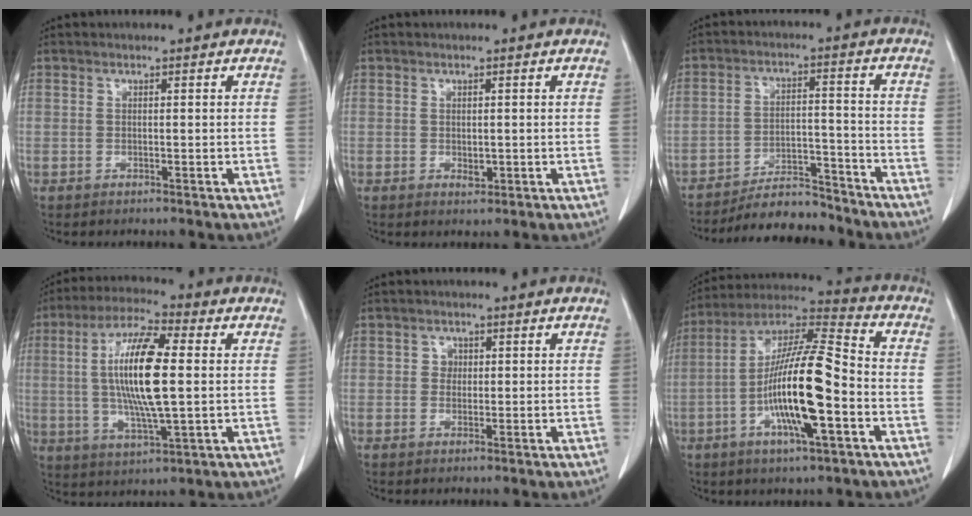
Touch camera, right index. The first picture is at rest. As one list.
[{"total": 1.5, "force": [-0.1, 0.9, 1.1], "torque": [-0.012, -0.001, 0.005]}, {"total": 9.6, "force": [-9.2, 1.7, 2.1], "torque": [-0.030, 0.010, -0.154]}, {"total": 14.2, "force": [1.0, 2.2, 14.0], "torque": [-0.273, 0.000, 0.015]}, {"total": 1.4, "force": [0.3, 1.2, 0.5], "torque": [-0.005, 0.001, 0.002]}, {"total": 17.2, "force": [-4.3, 2.2, 16.5], "torque": [-0.313, 0.001, -0.078]}]